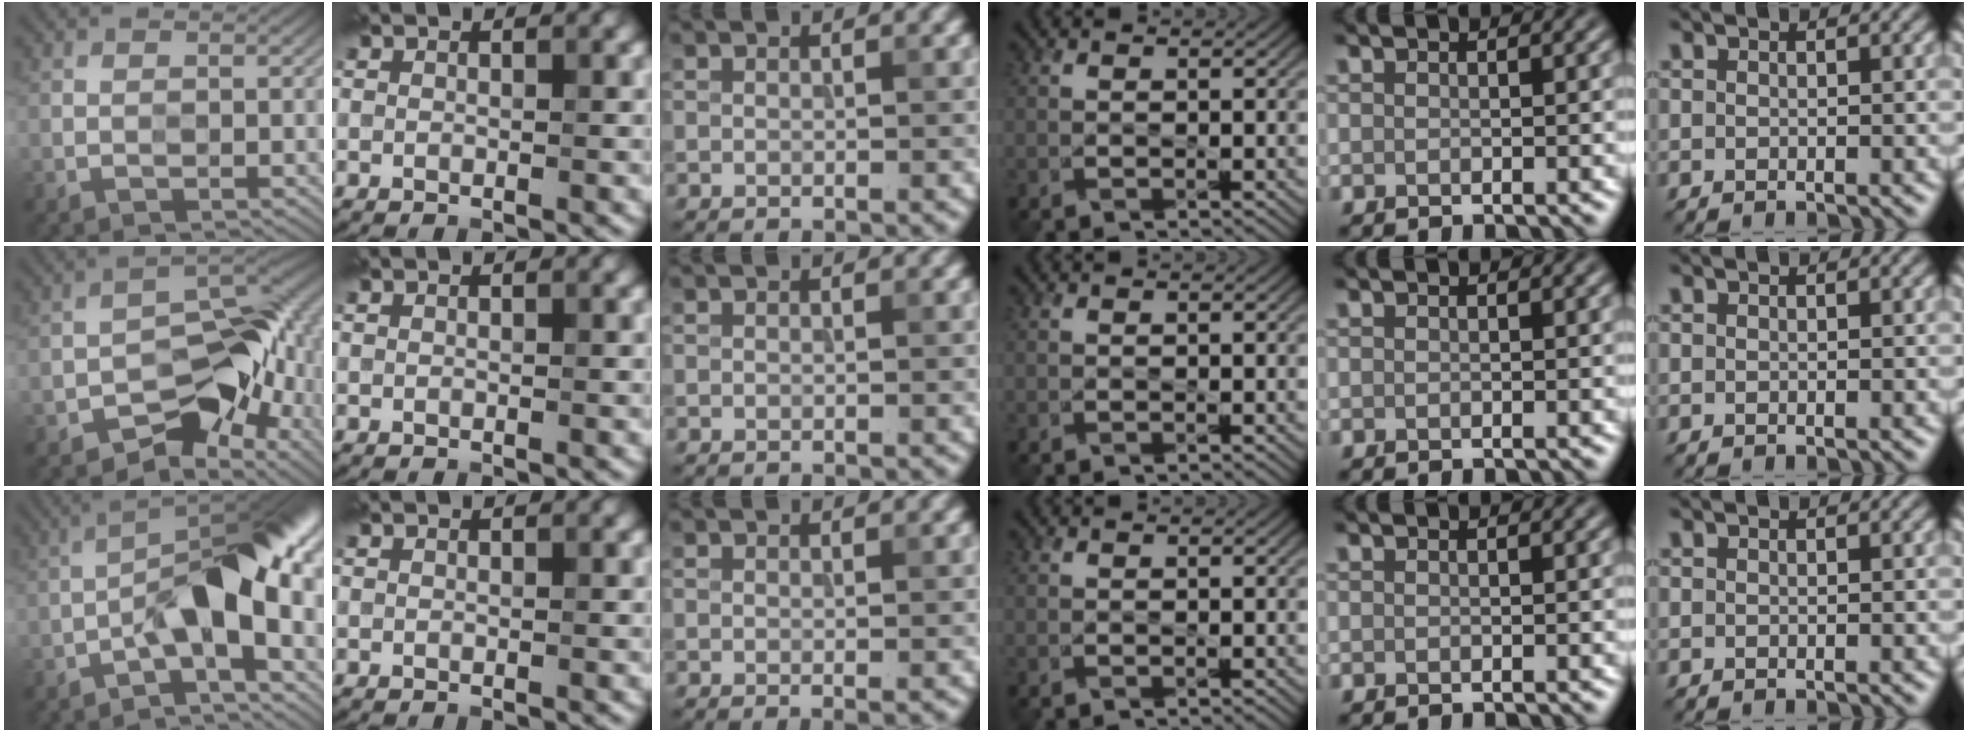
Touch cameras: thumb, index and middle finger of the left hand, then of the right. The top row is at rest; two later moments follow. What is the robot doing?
{"motion": "wipe", "object": "mirror"}